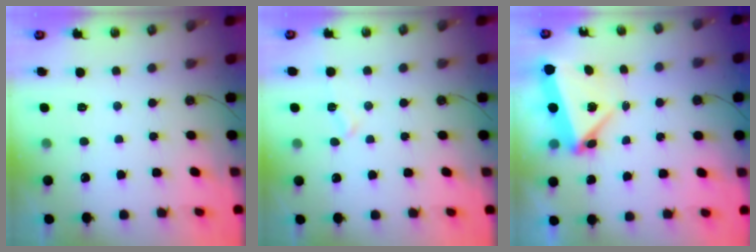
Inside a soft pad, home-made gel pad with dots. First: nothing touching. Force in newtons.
{"total": 5.2, "press": 4.7, "slide": 2.3}
{"total": 5.6, "press": 5.6, "slide": 0.6}